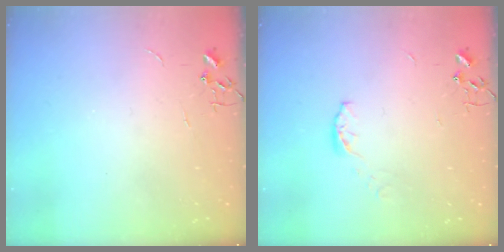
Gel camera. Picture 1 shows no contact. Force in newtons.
{"total": 4.2, "press": 4.2, "slide": 0.5}